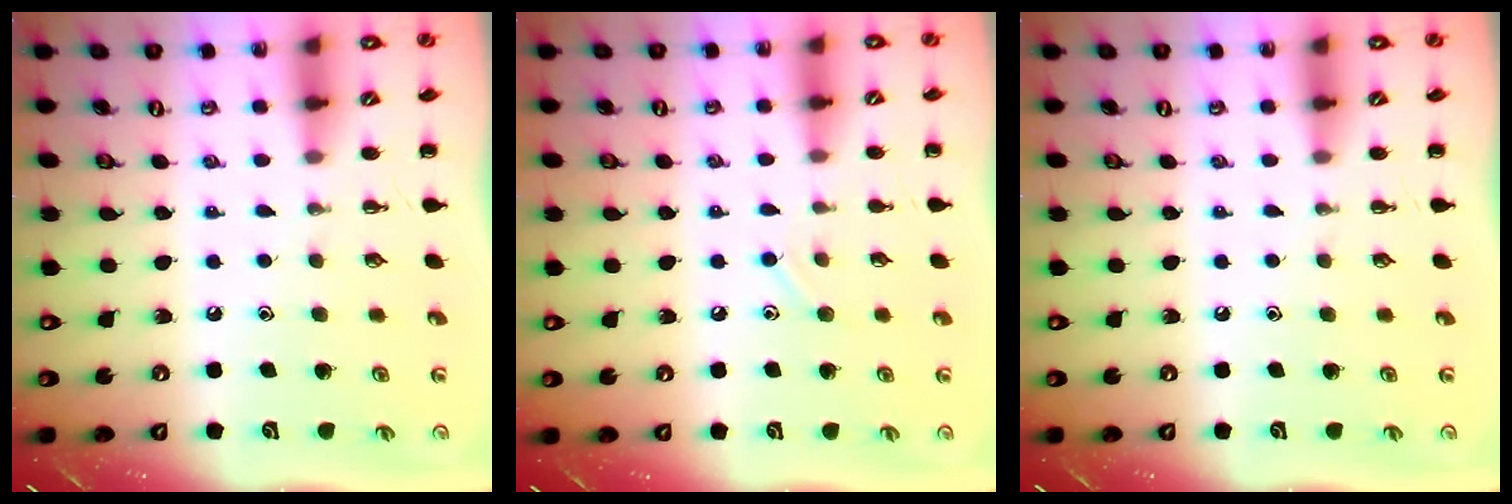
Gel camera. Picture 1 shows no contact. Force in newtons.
{"total": 6.4, "press": 6.1, "slide": 2.0}
{"total": 0.0}